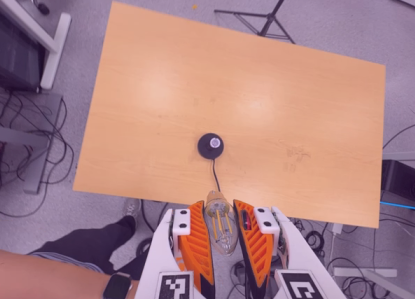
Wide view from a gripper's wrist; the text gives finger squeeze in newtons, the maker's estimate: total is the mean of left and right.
{"total": 23.4, "left": 26.2, "right": 20.5}